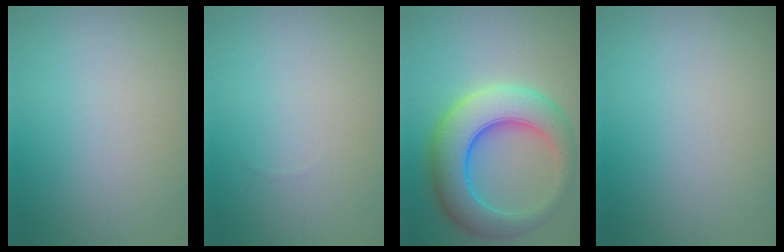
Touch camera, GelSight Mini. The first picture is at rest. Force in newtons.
{"total": 0.0}
{"total": 9.2, "press": 9.2, "slide": 0.3}
{"total": 0.0}